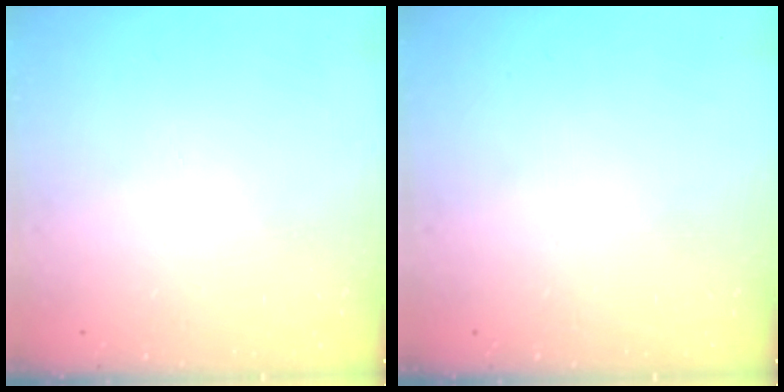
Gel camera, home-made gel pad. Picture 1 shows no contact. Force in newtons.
{"total": 0.0}